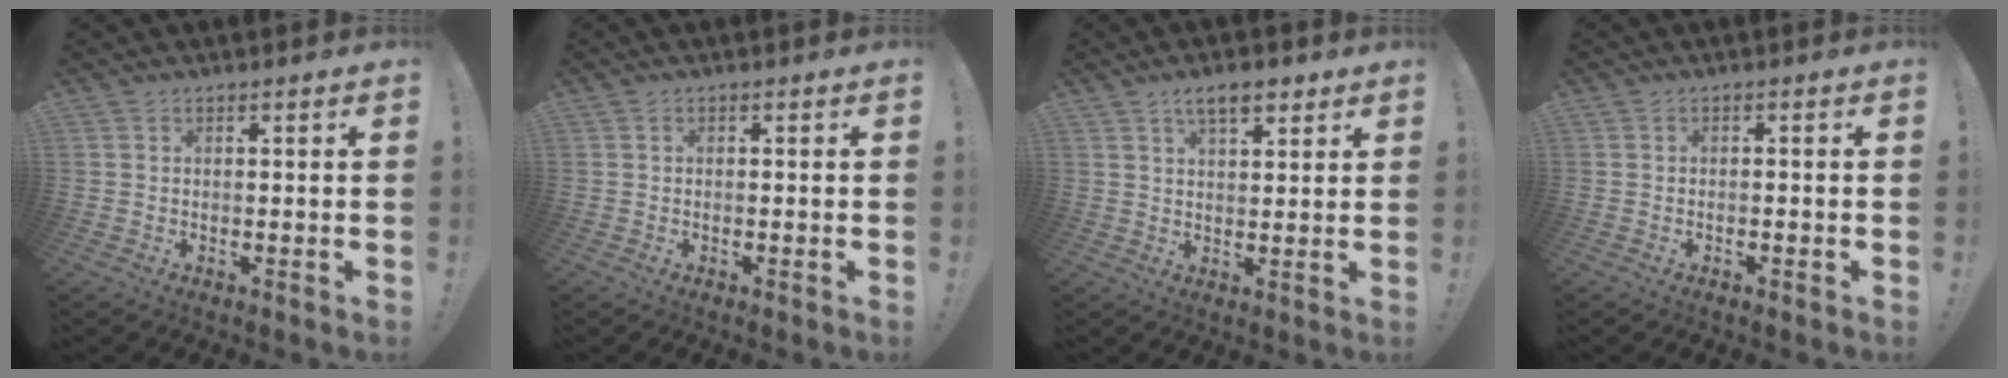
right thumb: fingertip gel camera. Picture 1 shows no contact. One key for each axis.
{"total": 0.0}
{"total": 6.7, "fx": 4.2, "fy": 2.8, "fz": 4.4, "tx": -0.065, "ty": -0.014, "tz": 0.073}
{"total": 0.7, "fx": -0.6, "fy": 0.0, "fz": 0.4, "tx": -0.011, "ty": 0.002, "tz": -0.010}